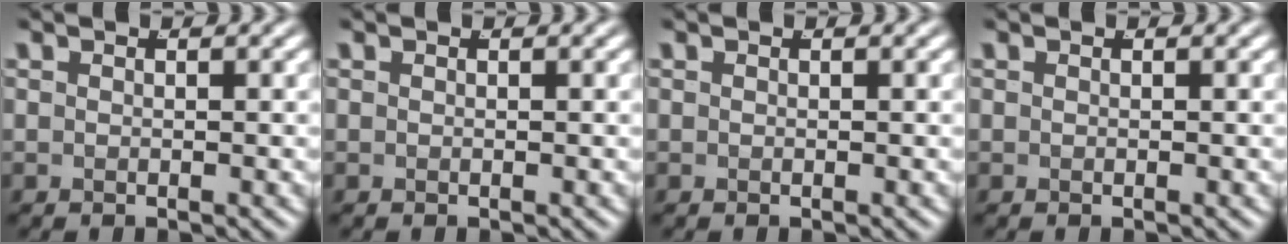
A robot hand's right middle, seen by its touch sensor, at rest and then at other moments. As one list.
[{"total": 0.0}, {"total": 0.0}, {"total": 0.0}]